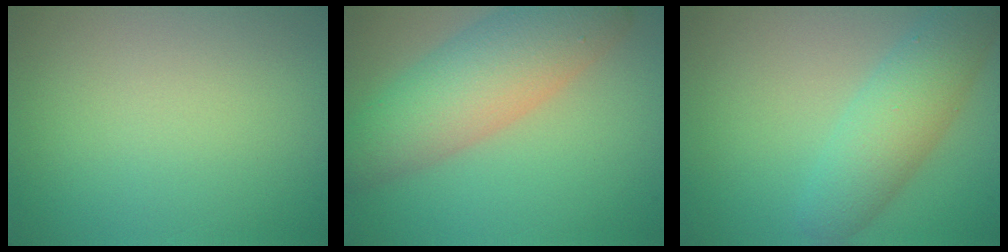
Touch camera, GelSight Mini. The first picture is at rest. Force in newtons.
{"total": 7.6, "press": 7.6, "slide": 0.4}
{"total": 5.2, "press": 5.2, "slide": 0.2}